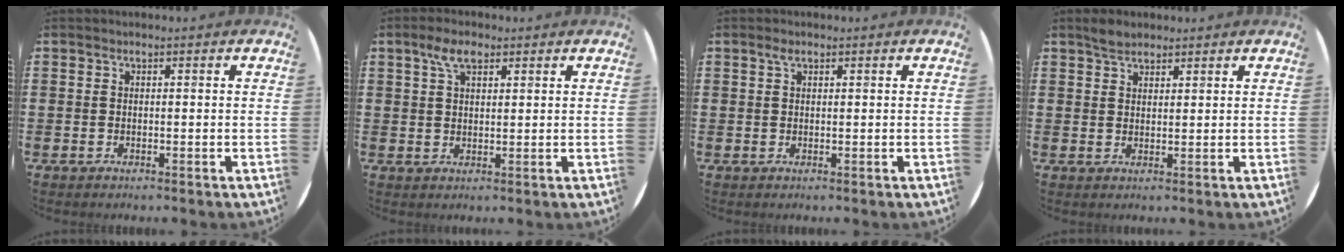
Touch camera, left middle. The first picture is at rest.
{"total": 4.2, "force": [2.7, 1.9, 2.7], "torque": [-0.050, 0.006, 0.046]}
{"total": 1.1, "force": [0.6, 0.6, 0.7], "torque": [-0.007, 0.002, 0.009]}
{"total": 2.4, "force": [2.2, 0.9, 0.6], "torque": [-0.014, 0.006, 0.042]}